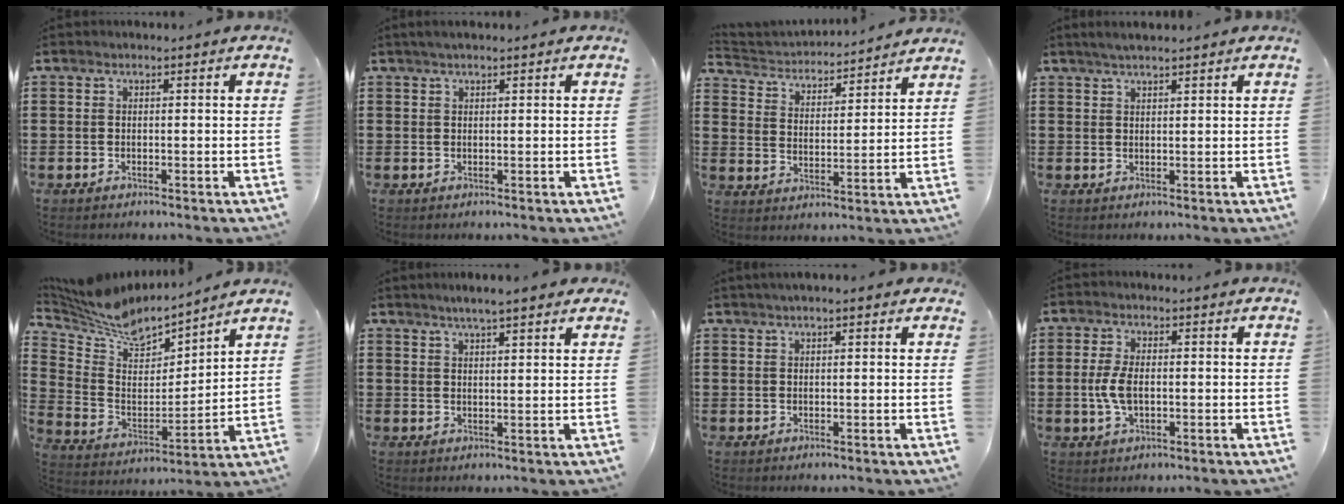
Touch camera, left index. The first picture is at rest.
{"total": 1.2, "force": [0.9, 0.1, 0.8], "torque": [-0.016, 0.002, 0.016]}
{"total": 3.3, "force": [3.3, 0.4, 0.0], "torque": [-0.023, -0.029, 0.050]}
{"total": 2.1, "force": [1.8, 0.2, 1.1], "torque": [-0.024, 0.004, 0.033]}
{"total": 7.7, "force": [6.9, 2.4, 2.3], "torque": [-0.087, -0.045, 0.120]}
{"total": 3.5, "force": [2.9, 0.2, 1.8], "torque": [-0.041, 0.002, 0.051]}
{"total": 1.8, "force": [1.3, 0.3, 1.2], "torque": [-0.024, 0.004, 0.024]}
{"total": 5.0, "force": [-0.2, 2.5, 4.3], "torque": [-0.110, -0.004, -0.012]}